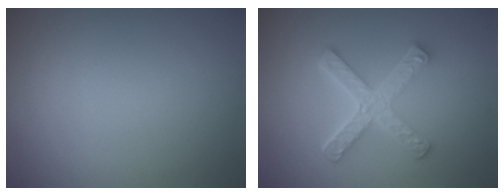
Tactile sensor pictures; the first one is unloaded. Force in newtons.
{"total": 5.1, "press": 3.7, "slide": 3.5}